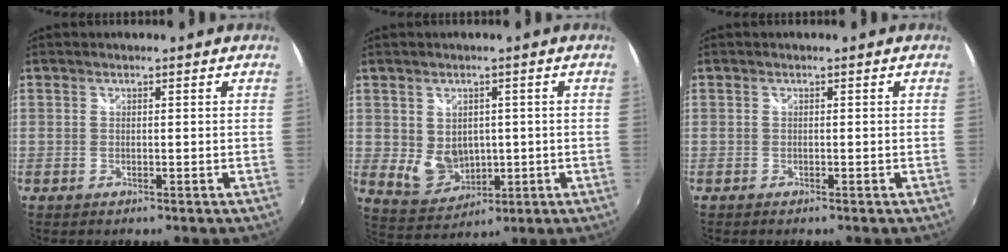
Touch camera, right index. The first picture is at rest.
{"total": 6.6, "force": [0.2, 5.5, 3.7], "torque": [-0.073, -0.003, 0.026]}
{"total": 0.6, "force": [-0.6, 0.2, 0.1], "torque": [-0.004, -0.003, -0.015]}